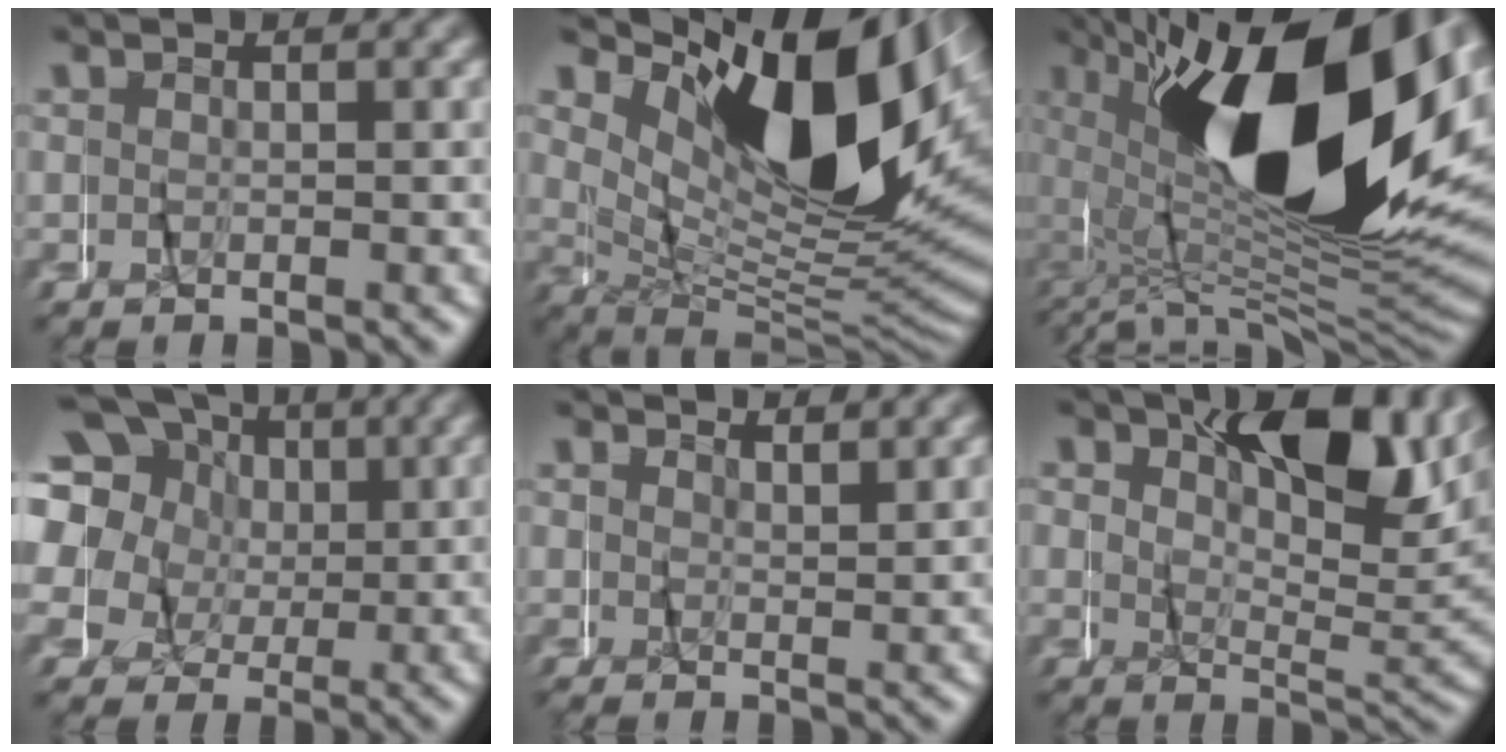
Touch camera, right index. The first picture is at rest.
{"total": 15.9, "force": [3.8, 7.2, 13.6], "torque": [-0.193, 0.020, 0.051]}
{"total": 27.0, "force": [1.4, 12.0, 24.1], "torque": [-0.346, 0.036, 0.011]}
{"total": 12.5, "force": [4.2, 10.2, 5.8], "torque": [-0.120, 0.018, 0.042]}
{"total": 1.1, "force": [0.6, -0.9, -0.2], "torque": [0.001, -0.002, 0.012]}
{"total": 9.1, "force": [3.4, 3.9, 7.5], "torque": [-0.105, 0.011, 0.043]}